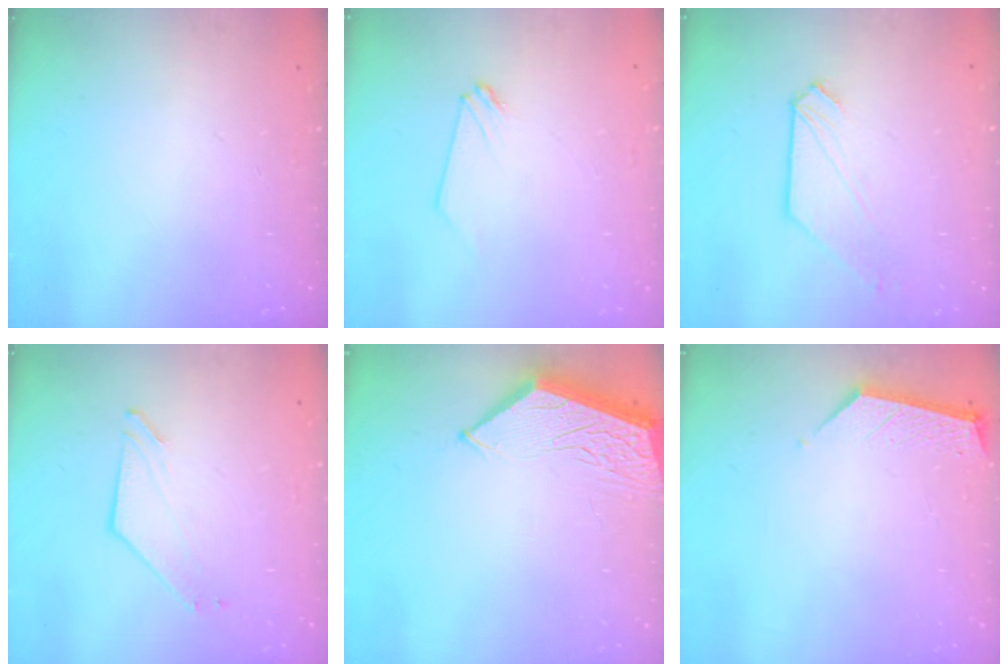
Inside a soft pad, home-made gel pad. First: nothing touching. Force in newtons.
{"total": 0.0}
{"total": 2.2, "press": 2.2, "slide": 0.3}
{"total": 3.4, "press": 3.4, "slide": 0.1}
{"total": 6.7, "press": 6.7, "slide": 0.5}
{"total": 3.7, "press": 3.7, "slide": 0.5}